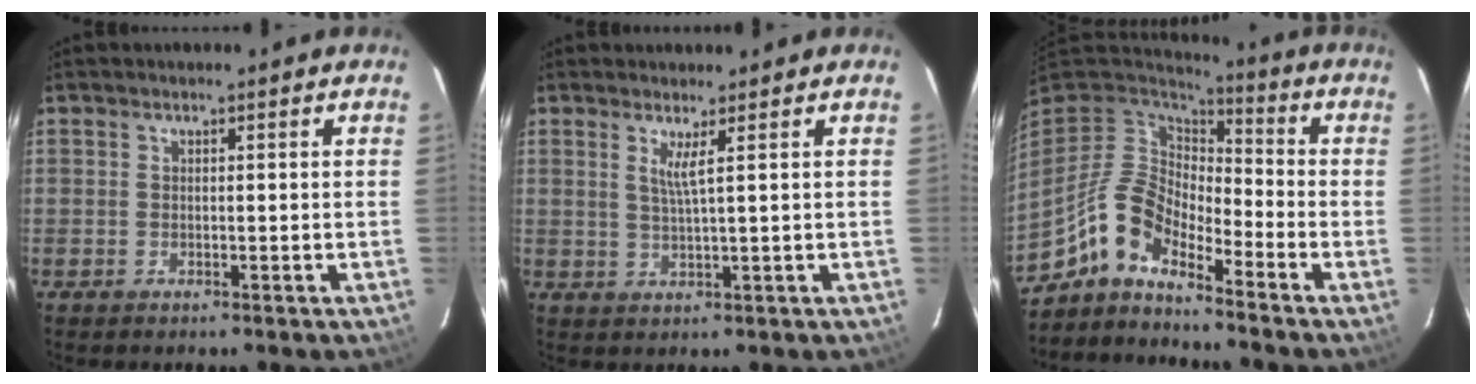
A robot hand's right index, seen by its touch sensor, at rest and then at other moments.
{"total": 2.5, "force": [1.3, -0.6, 2.1], "torque": [-0.041, -0.009, 0.022]}
{"total": 9.9, "force": [-7.5, 3.6, 5.4], "torque": [-0.105, 0.011, -0.159]}